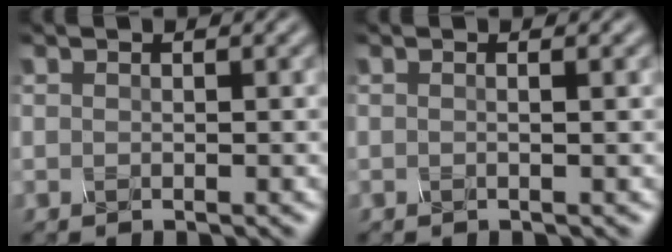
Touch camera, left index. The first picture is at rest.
{"total": 0.9, "force": [0.0, 0.3, 0.9], "torque": [-0.009, -0.002, -0.012]}